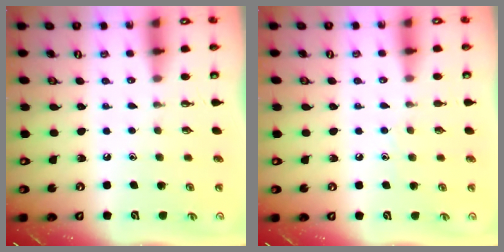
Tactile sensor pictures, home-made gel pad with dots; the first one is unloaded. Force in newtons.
{"total": 5.9, "press": 5.8, "slide": 0.7}